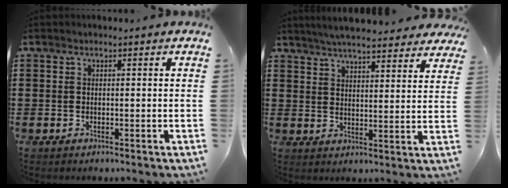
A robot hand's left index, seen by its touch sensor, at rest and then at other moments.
{"total": 5.7, "force": [5.4, 0.1, 1.7], "torque": [-0.051, -0.022, 0.097]}